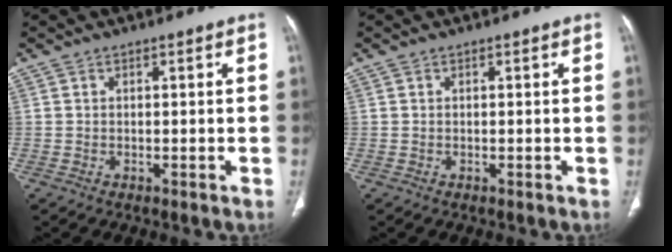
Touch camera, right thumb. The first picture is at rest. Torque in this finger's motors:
{"motor_torque": [0.02, 0.02, -0.01, 0.00, 0.02]}